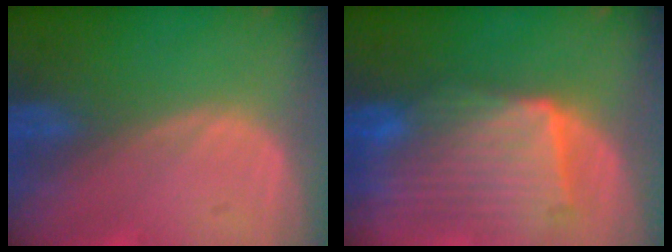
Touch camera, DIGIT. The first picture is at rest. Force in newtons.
{"total": 10.3, "press": 9.0, "slide": 4.8}